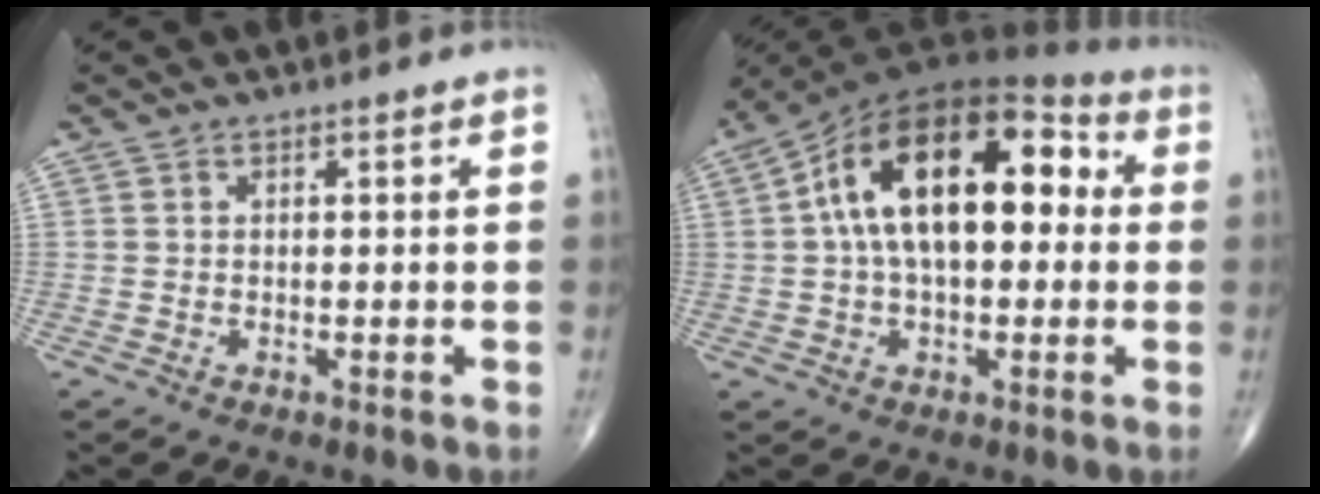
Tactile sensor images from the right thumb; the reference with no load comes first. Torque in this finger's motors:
{"motor_torque": [-0.64, 2.14, 2.07, 0.70, 0.27]}